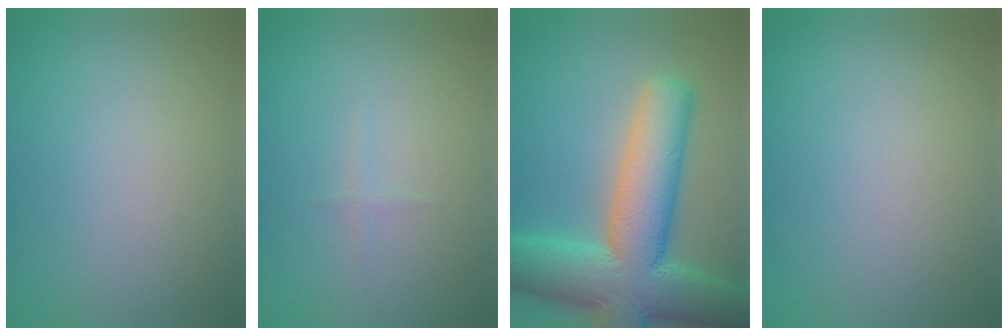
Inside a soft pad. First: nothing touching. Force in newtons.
{"total": 0.6, "press": 0.6, "slide": 0.1}
{"total": 13.0, "press": 13.0, "slide": 1.0}
{"total": 0.0}